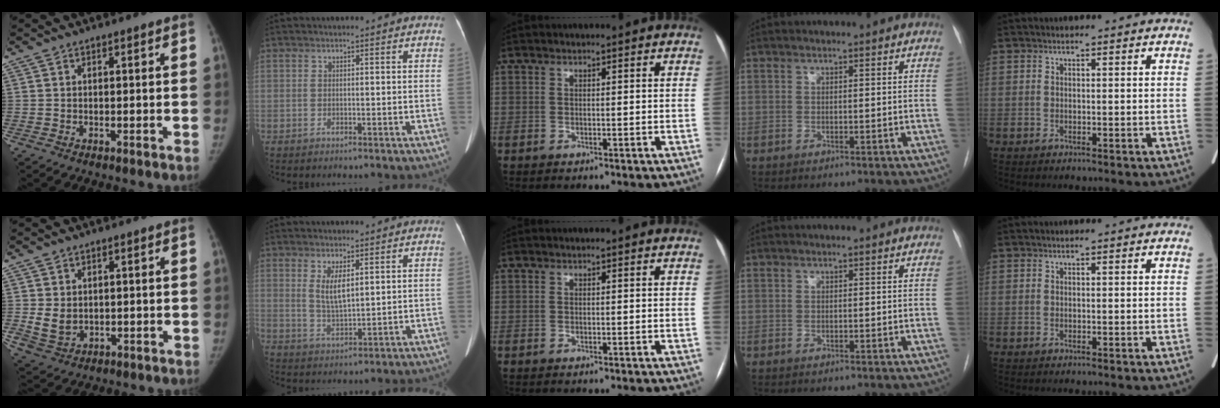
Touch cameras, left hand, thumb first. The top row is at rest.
{"thumb": {"total": 4.3, "force": [0.2, 3.6, 2.3], "torque": [-0.033, -0.012, 0.019]}, "index": {"total": 4.1, "force": [1.7, 1.1, 3.5], "torque": [-0.072, -0.008, 0.041]}}